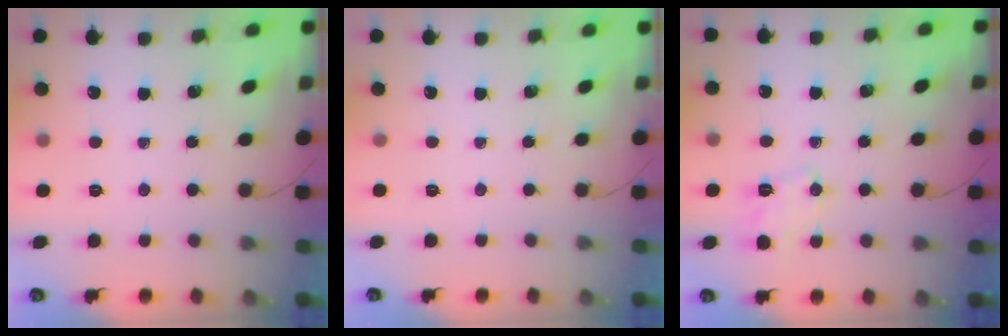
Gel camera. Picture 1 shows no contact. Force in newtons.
{"total": 2.4, "press": 2.3, "slide": 0.5}
{"total": 3.4, "press": 3.1, "slide": 1.4}